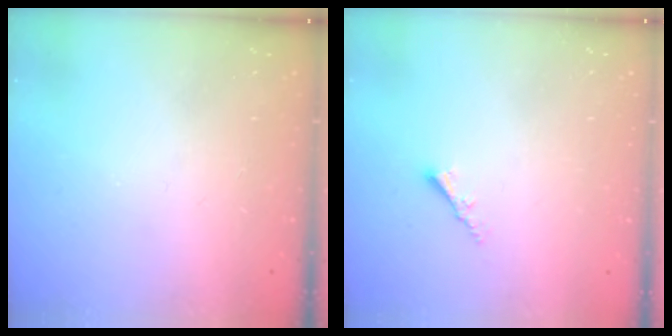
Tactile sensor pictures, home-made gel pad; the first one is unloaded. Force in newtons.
{"total": 2.2, "press": 2.2, "slide": 0.4}